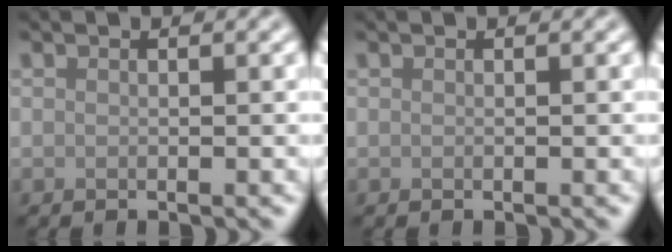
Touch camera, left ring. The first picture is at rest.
{"total": 0.0}